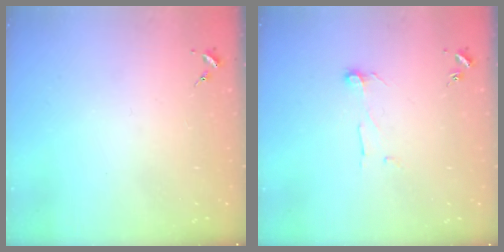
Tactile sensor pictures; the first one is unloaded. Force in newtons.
{"total": 6.5, "press": 6.5, "slide": 0.6}